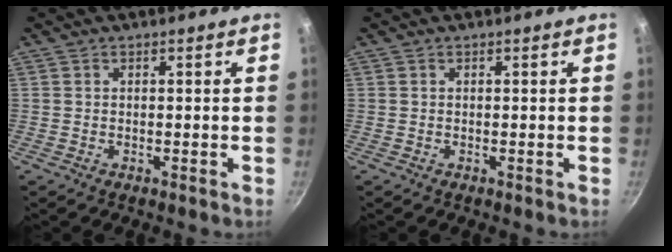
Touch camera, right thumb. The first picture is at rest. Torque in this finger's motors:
{"motor_torque": [-0.15, -0.17, 0.18, 0.02, 0.03]}